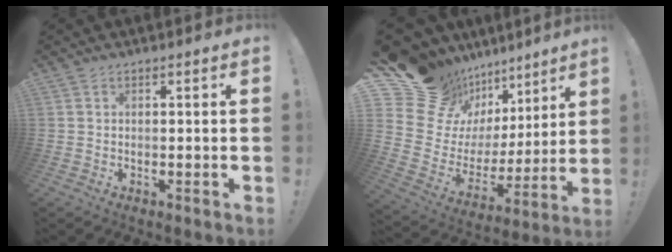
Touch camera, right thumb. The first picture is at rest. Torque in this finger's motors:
{"motor_torque": [-0.64, 2.38, 0.31, 0.38, 0.00]}